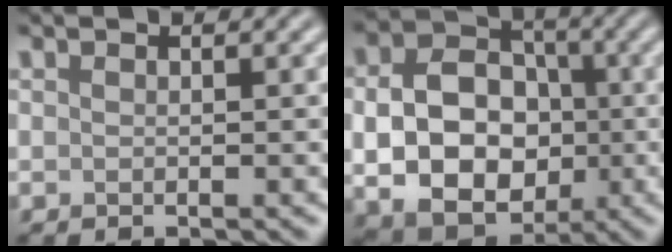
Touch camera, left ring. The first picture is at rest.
{"total": 10.3, "force": [-1.4, 7.8, 6.7], "torque": [-0.119, -0.013, -0.023]}